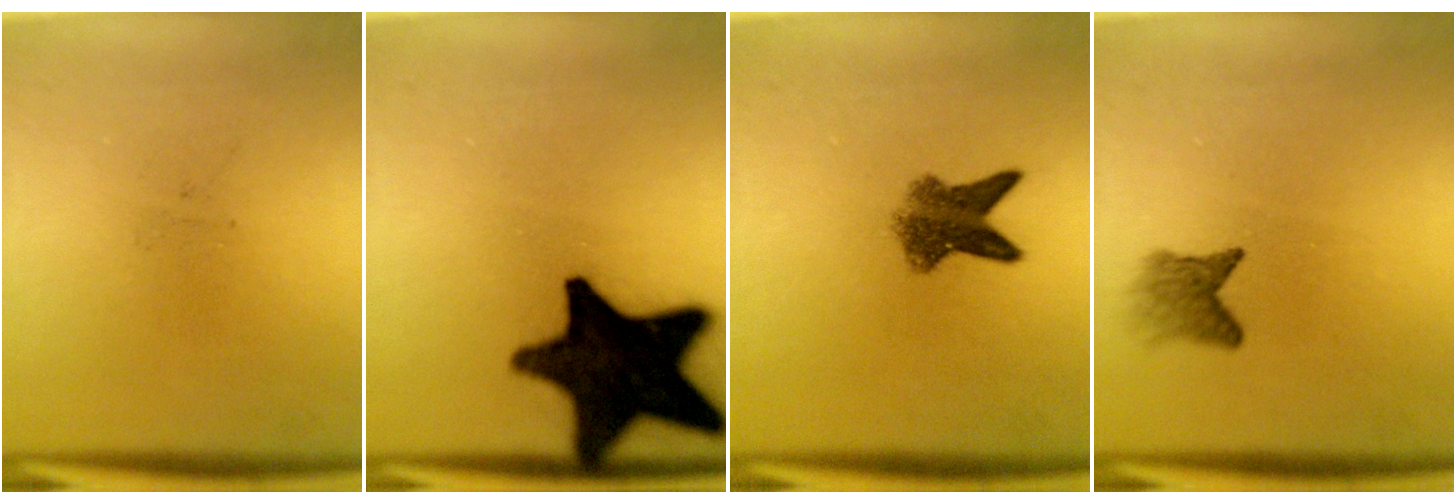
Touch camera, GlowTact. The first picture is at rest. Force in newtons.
{"total": 19.8}
{"total": 5.5}
{"total": 2.4}